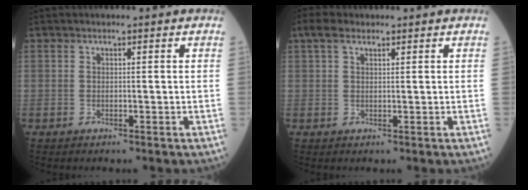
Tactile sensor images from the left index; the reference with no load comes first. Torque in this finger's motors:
{"motor_torque": [0.37, -0.29, -0.02, 0.03]}